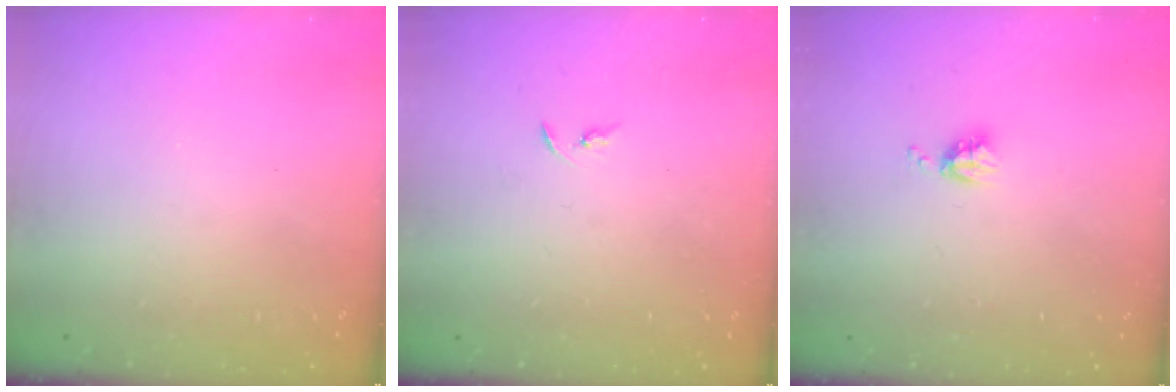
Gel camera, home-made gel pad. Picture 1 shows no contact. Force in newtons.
{"total": 3.3, "press": 3.2, "slide": 0.4}
{"total": 3.8, "press": 3.8, "slide": 0.6}